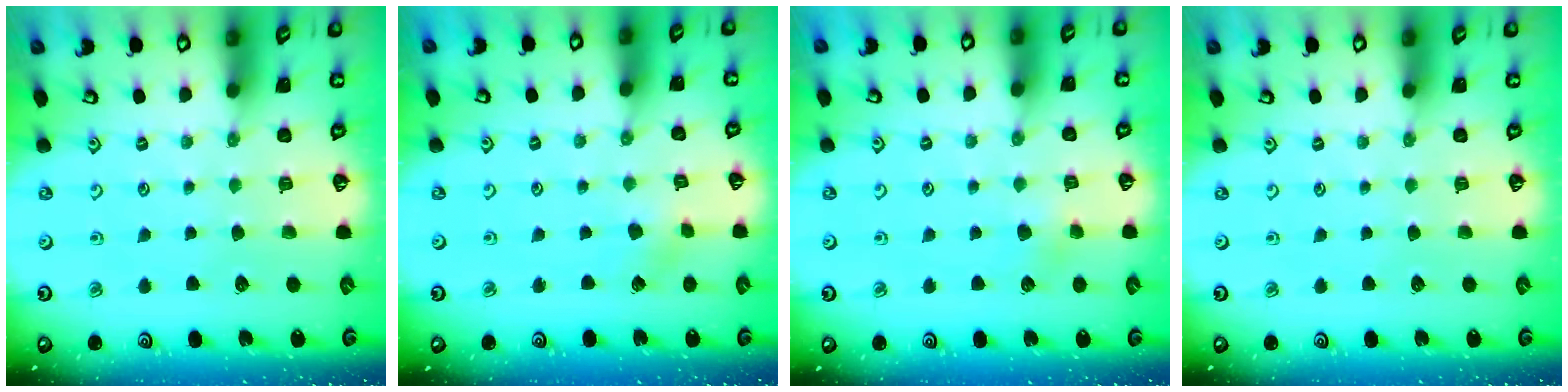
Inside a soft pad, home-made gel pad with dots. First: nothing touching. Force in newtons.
{"total": 2.6, "press": 2.4, "slide": 0.9}
{"total": 3.8, "press": 3.8, "slide": 0.5}
{"total": 0.0}